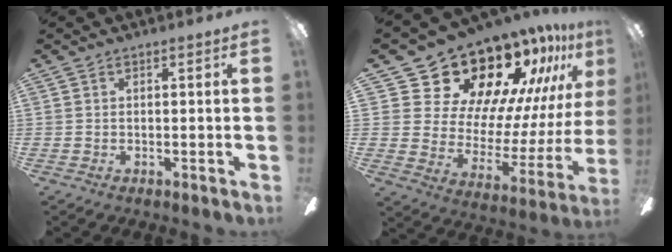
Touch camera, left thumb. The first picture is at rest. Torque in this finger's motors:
{"motor_torque": [2.14, 2.87, 1.32, -1.44, 0.09]}